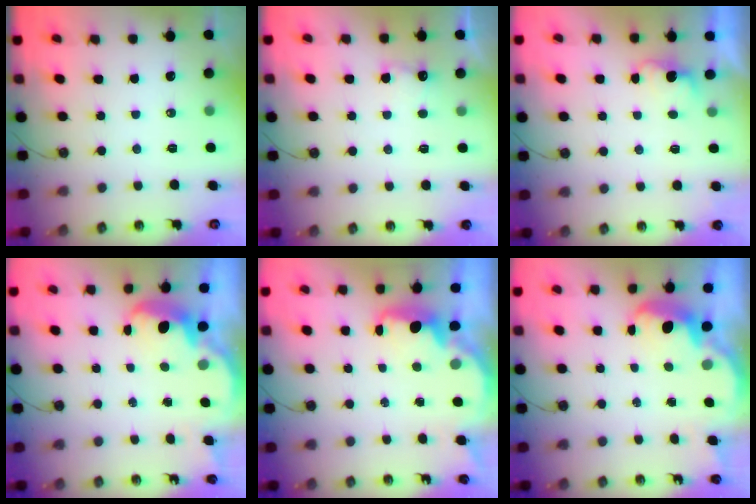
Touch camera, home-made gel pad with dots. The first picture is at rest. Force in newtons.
{"total": 4.9, "press": 4.8, "slide": 1.0}
{"total": 1.4, "press": 1.2, "slide": 0.7}
{"total": 2.5, "press": 2.5, "slide": 0.6}
{"total": 2.3, "press": 2.2, "slide": 0.5}
{"total": 2.5, "press": 2.5, "slide": 0.6}